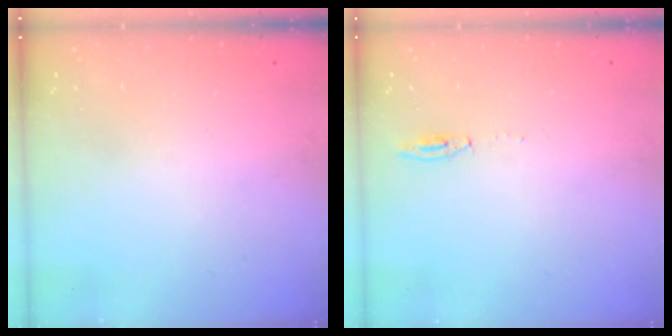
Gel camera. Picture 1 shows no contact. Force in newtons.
{"total": 3.9, "press": 3.8, "slide": 1.0}